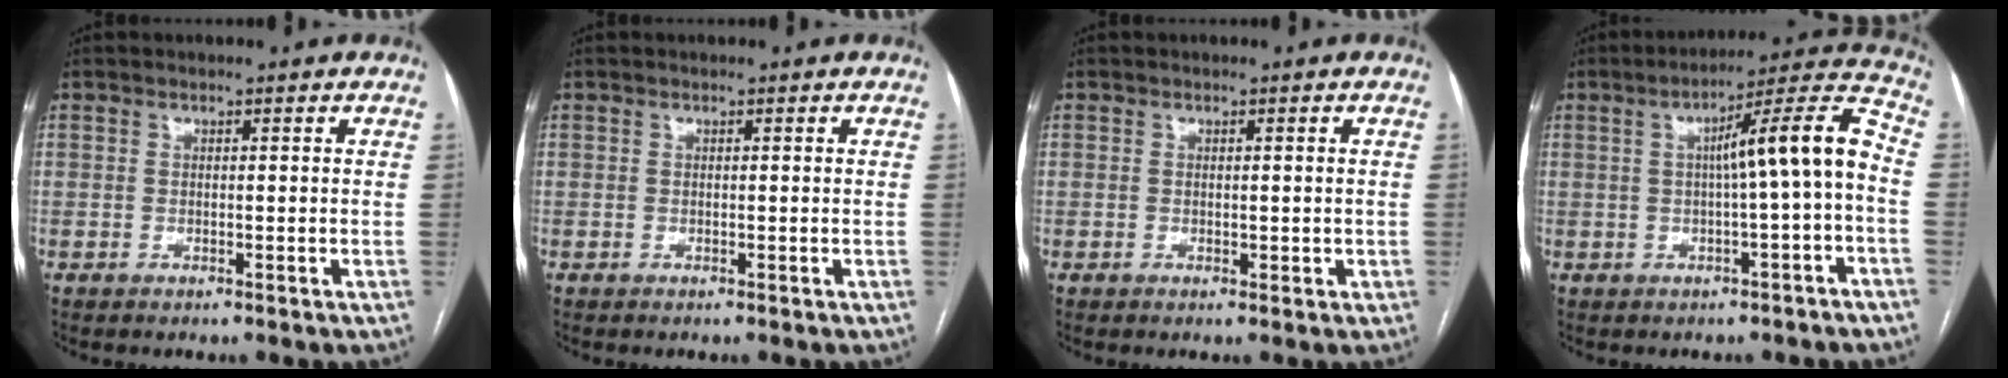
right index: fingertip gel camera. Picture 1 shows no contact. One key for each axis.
{"total": 0.0}
{"total": 1.1, "fx": 0.0, "fy": 0.9, "fz": 0.8, "tx": -0.009, "ty": 0.000, "tz": 0.005}
{"total": 10.5, "fx": -0.6, "fy": -0.1, "fz": 10.5, "tx": -0.149, "ty": 0.030, "tz": -0.010}